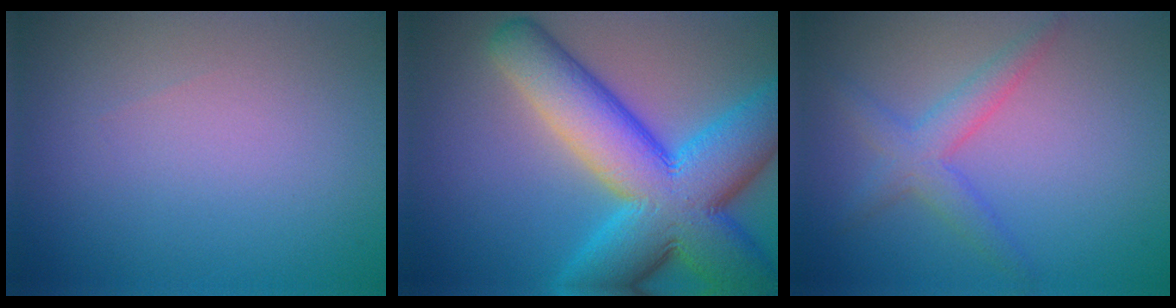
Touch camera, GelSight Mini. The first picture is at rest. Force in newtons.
{"total": 13.9, "press": 13.9, "slide": 0.3}
{"total": 2.9, "press": 2.9, "slide": 0.1}